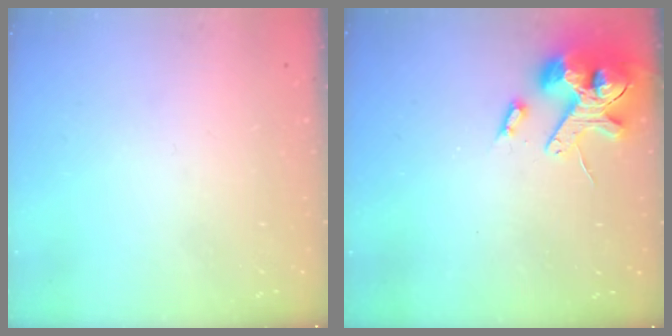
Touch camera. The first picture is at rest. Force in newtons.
{"total": 13.9, "press": 13.8, "slide": 2.1}